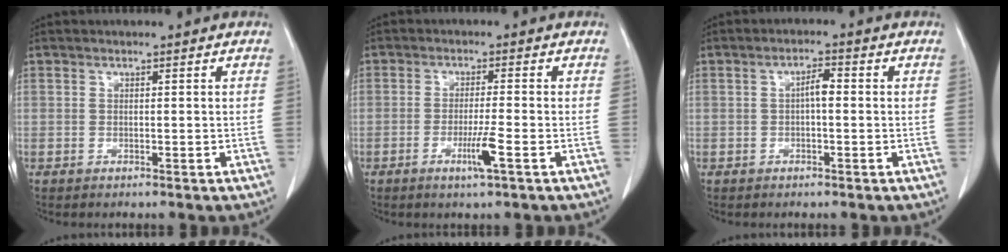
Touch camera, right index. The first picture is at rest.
{"total": 4.2, "force": [-1.8, -0.4, 3.8], "torque": [-0.073, -0.010, -0.035]}
{"total": 2.5, "force": [-0.1, 0.7, 2.4], "torque": [-0.040, 0.007, -0.002]}